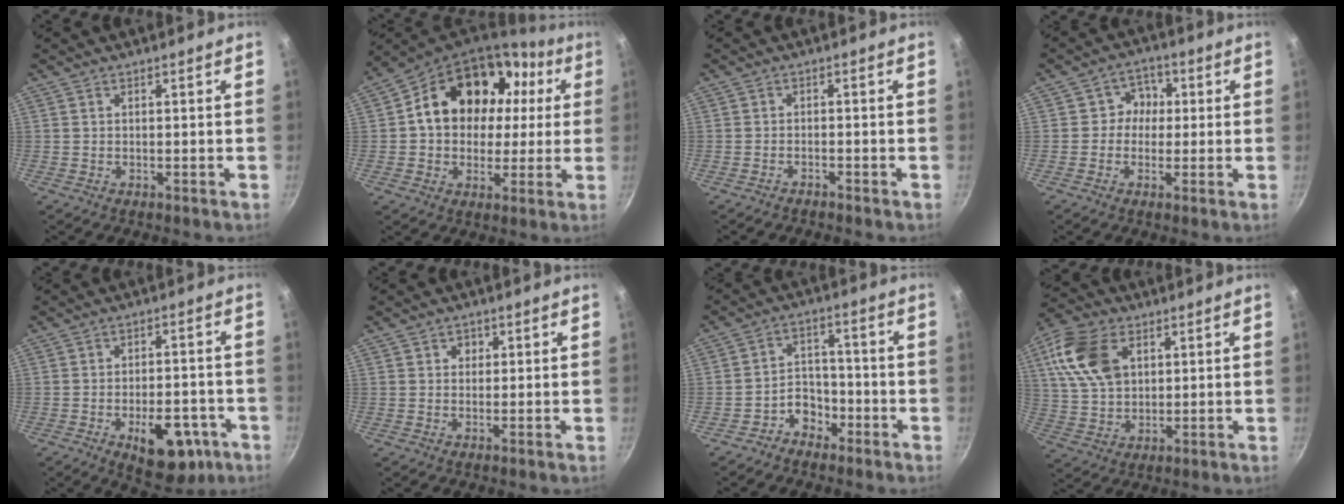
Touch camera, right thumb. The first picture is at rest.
{"total": 20.6, "force": [4.1, 15.3, 13.2], "torque": [-0.189, 0.040, 0.064]}
{"total": 1.3, "force": [-1.3, 0.2, 0.1], "torque": [-0.012, 0.019, -0.020]}
{"total": 5.1, "force": [0.3, 4.8, 1.7], "torque": [0.015, 0.010, -0.008]}
{"total": 12.9, "force": [-5.2, 7.1, 9.5], "torque": [-0.091, 0.022, -0.056]}
{"total": 2.1, "force": [0.7, 1.9, 0.7], "torque": [0.003, -0.001, 0.008]}
{"total": 6.1, "force": [-3.7, 4.5, 1.8], "torque": [0.004, 0.049, -0.062]}
{"total": 13.9, "force": [4.5, 9.2, 9.3], "torque": [-0.166, -0.004, 0.086]}